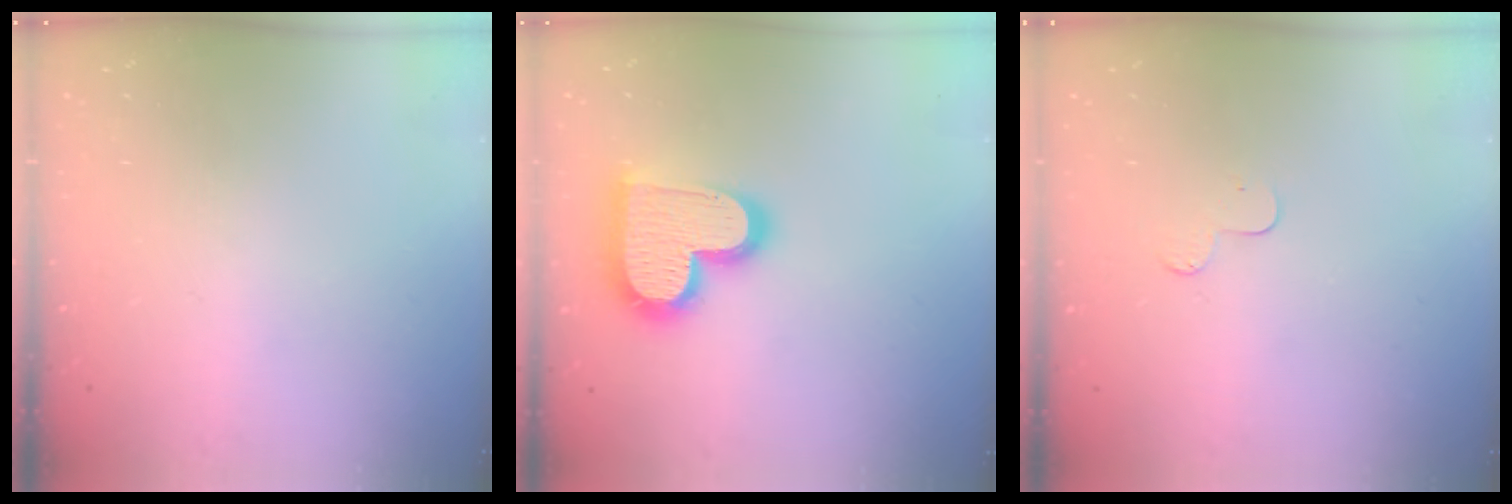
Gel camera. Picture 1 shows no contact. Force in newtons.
{"total": 18.7, "press": 18.6, "slide": 1.4}
{"total": 3.7, "press": 3.7, "slide": 0.2}